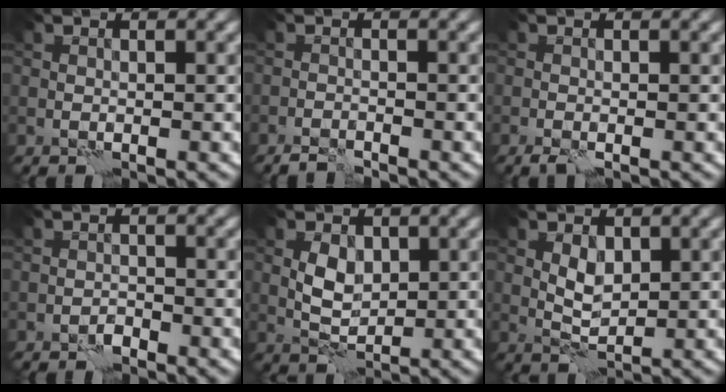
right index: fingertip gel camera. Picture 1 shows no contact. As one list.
[{"total": 1.5, "force": [-1.5, -0.2, 0.3], "torque": [-0.010, 0.001, -0.030]}, {"total": 1.1, "force": [-0.8, 0.1, 0.8], "torque": [-0.019, -0.003, -0.018]}, {"total": 0.7, "force": [-0.7, 0.1, 0.1], "torque": [0.003, 0.004, -0.015]}, {"total": 2.4, "force": [0.8, 1.4, 1.7], "torque": [-0.034, -0.001, 0.014]}, {"total": 1.9, "force": [0.9, 1.0, 1.3], "torque": [-0.027, -0.003, 0.017]}]